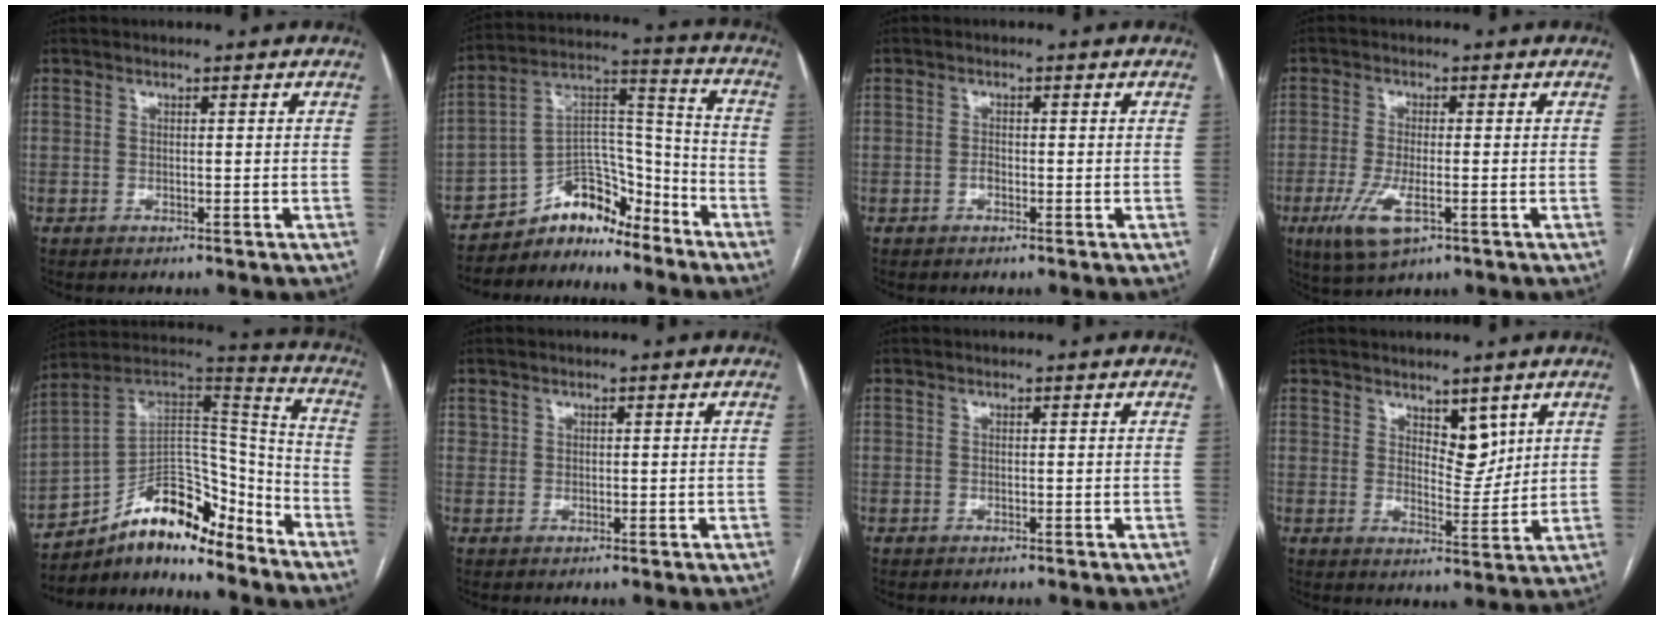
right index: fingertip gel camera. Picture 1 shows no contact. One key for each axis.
{"total": 10.2, "fx": -9.0, "fy": 3.9, "fz": 2.6, "tx": -0.037, "ty": 0.062, "tz": -0.156}
{"total": 1.0, "fx": -0.5, "fy": 0.6, "fz": 0.7, "tx": -0.008, "ty": 0.004, "tz": -0.009}
{"total": 6.9, "fx": -2.9, "fy": 1.8, "fz": 6.0, "tx": -0.127, "ty": -0.018, "tz": -0.049}
{"total": 17.1, "fx": -13.1, "fy": 5.7, "fz": 9.4, "tx": -0.148, "ty": 0.053, "tz": -0.223}
{"total": 0.8, "fx": 0.4, "fy": 0.7, "fz": 0.2, "tx": 0.003, "ty": 0.006, "tz": 0.008}
{"total": 0.0}
{"total": 5.0, "fx": 2.9, "fy": 2.4, "fz": 3.3, "tx": -0.048, "ty": -0.008, "tz": 0.051}